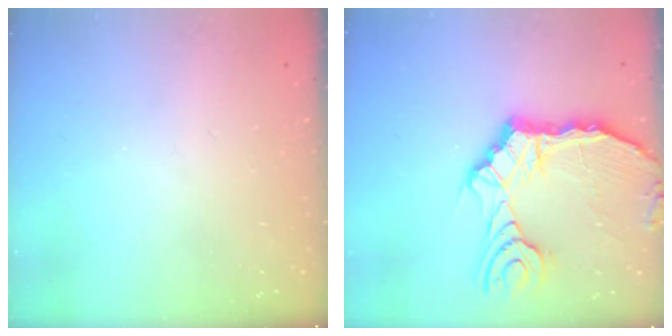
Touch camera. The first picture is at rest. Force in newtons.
{"total": 14.7, "press": 14.1, "slide": 4.1}